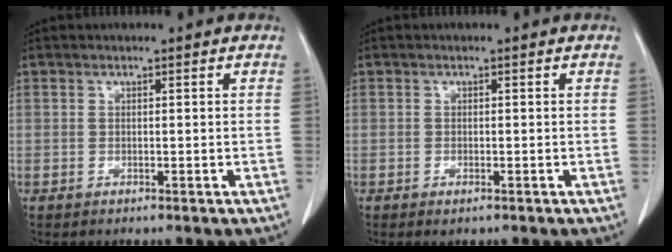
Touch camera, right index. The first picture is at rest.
{"total": 0.7, "force": [-0.4, 0.3, 0.5], "torque": [-0.009, -0.002, -0.001]}